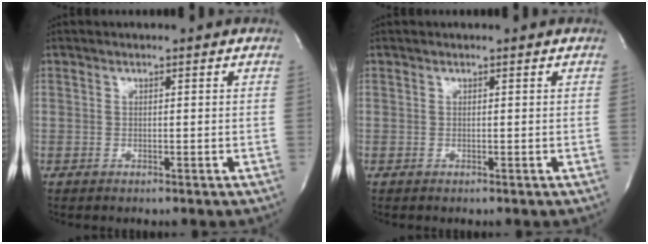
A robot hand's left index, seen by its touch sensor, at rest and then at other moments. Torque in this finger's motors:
{"motor_torque": [-0.02, 0.02, 0.00, 0.00]}